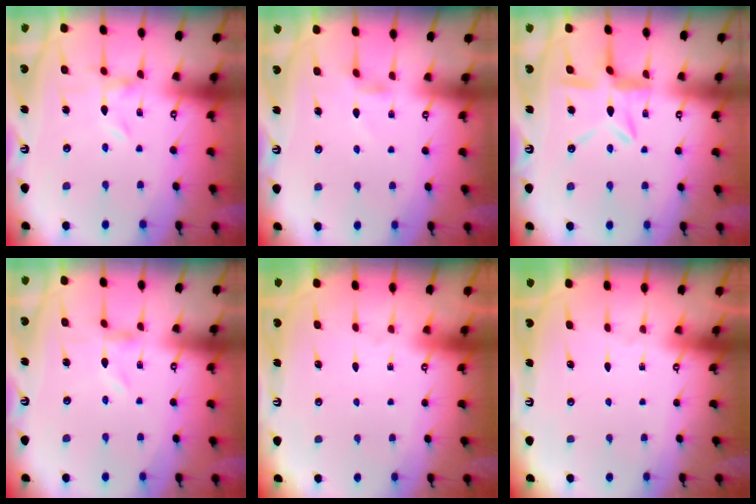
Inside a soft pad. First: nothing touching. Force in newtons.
{"total": 3.0, "press": 2.9, "slide": 0.5}
{"total": 9.6, "press": 9.5, "slide": 0.9}
{"total": 0.0}
{"total": 1.8, "press": 1.8, "slide": 0.2}
{"total": 0.0}